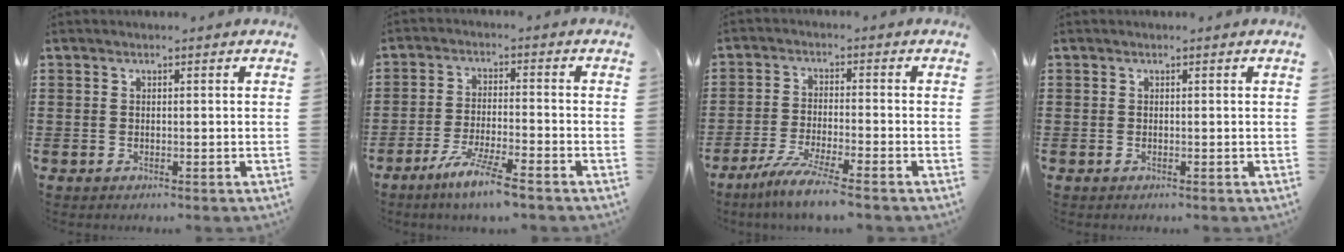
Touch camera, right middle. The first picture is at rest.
{"total": 6.6, "force": [-5.2, 0.0, 4.0], "torque": [-0.089, -0.015, -0.097]}
{"total": 5.9, "force": [-5.0, -0.5, 3.2], "torque": [-0.069, -0.021, -0.095]}
{"total": 0.0}